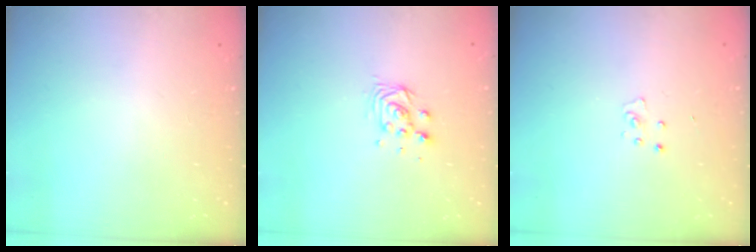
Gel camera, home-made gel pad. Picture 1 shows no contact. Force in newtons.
{"total": 5.2, "press": 5.2, "slide": 0.3}
{"total": 2.6, "press": 2.6, "slide": 0.2}